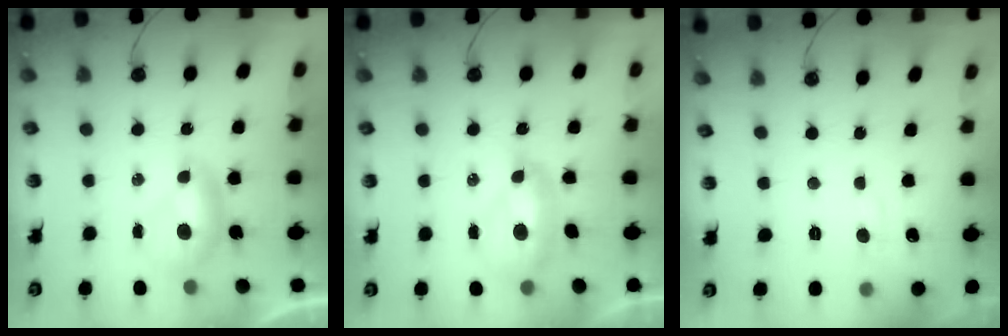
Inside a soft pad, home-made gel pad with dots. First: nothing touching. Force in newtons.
{"total": 2.7, "press": 2.6, "slide": 0.8}
{"total": 1.5, "press": 1.3, "slide": 0.8}